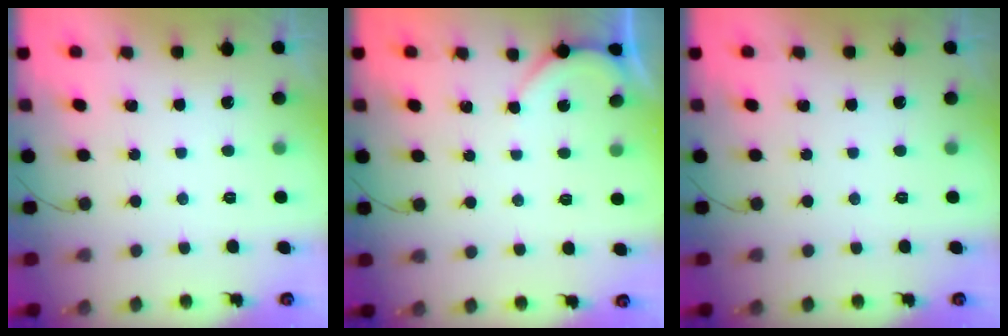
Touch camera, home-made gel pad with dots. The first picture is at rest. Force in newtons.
{"total": 2.3, "press": 2.3, "slide": 0.4}
{"total": 0.0}